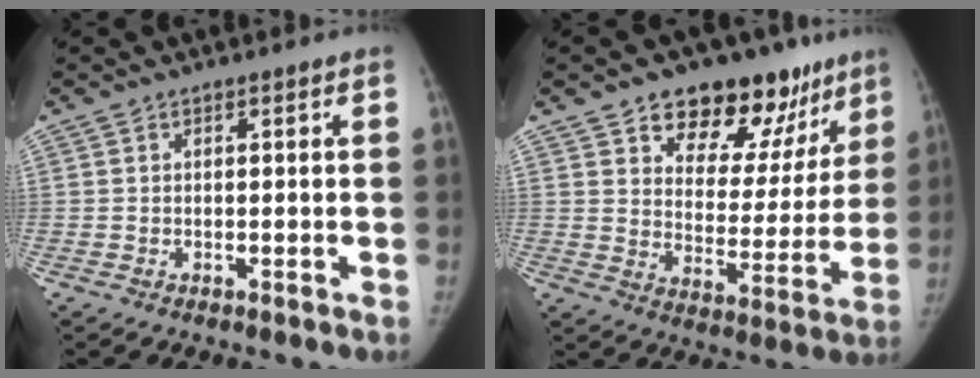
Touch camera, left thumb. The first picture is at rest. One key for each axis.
{"total": 19.3, "fx": 12.5, "fy": 11.1, "fz": 9.6, "tx": -0.061, "ty": -0.056, "tz": 0.179}